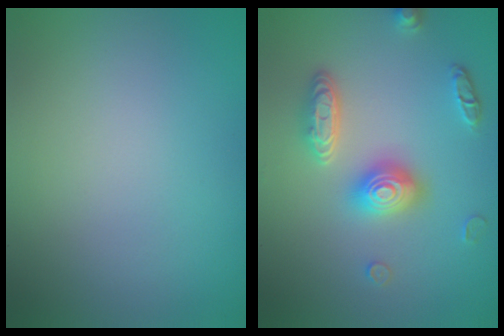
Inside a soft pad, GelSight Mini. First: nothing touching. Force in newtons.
{"total": 3.9, "press": 3.5, "slide": 1.8}